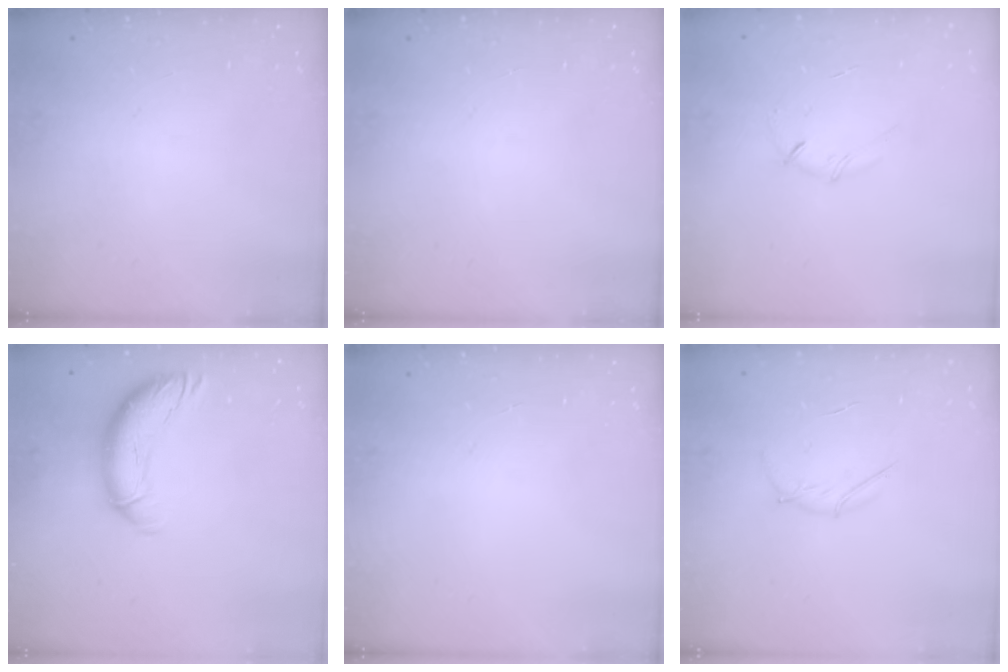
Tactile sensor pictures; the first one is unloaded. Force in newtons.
{"total": 0.0}
{"total": 4.1, "press": 4.0, "slide": 0.9}
{"total": 12.6, "press": 12.4, "slide": 1.8}
{"total": 0.0}
{"total": 4.1, "press": 4.0, "slide": 1.0}